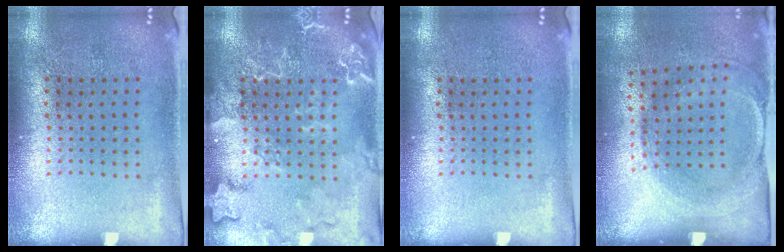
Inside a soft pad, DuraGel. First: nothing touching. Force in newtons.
{"total": 3.7, "press": 3.7, "slide": 0.6}
{"total": 0.0}
{"total": 1.8, "press": 1.2, "slide": 1.3}